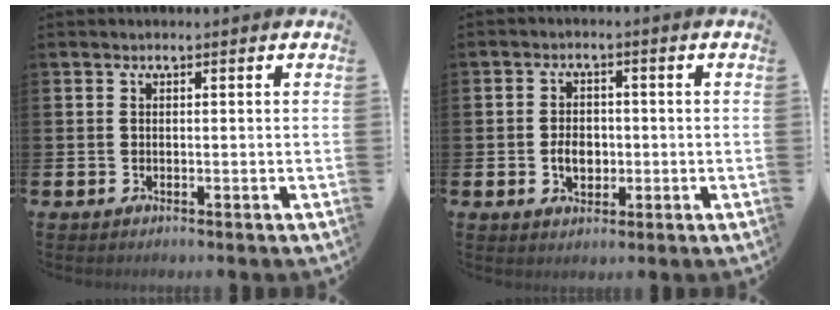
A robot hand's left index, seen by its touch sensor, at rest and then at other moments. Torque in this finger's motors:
{"motor_torque": [0.44, -0.02, 0.09, 0.04]}